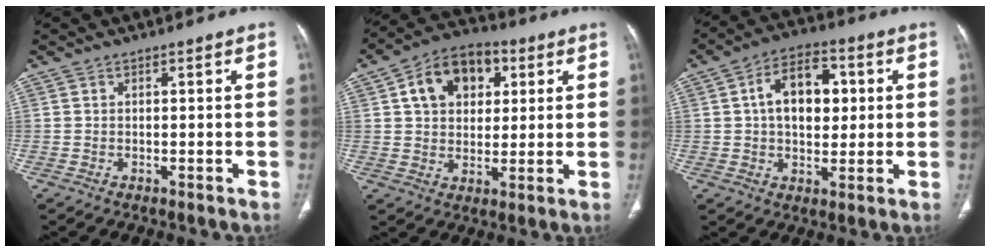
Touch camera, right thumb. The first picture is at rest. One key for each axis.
{"total": 12.9, "fx": 4.3, "fy": 9.1, "fz": 8.1, "tx": -0.095, "ty": 0.003, "tz": 0.063}
{"total": 12.1, "fx": 1.9, "fy": 7.7, "fz": 9.1, "tx": -0.116, "ty": 0.012, "tz": 0.026}